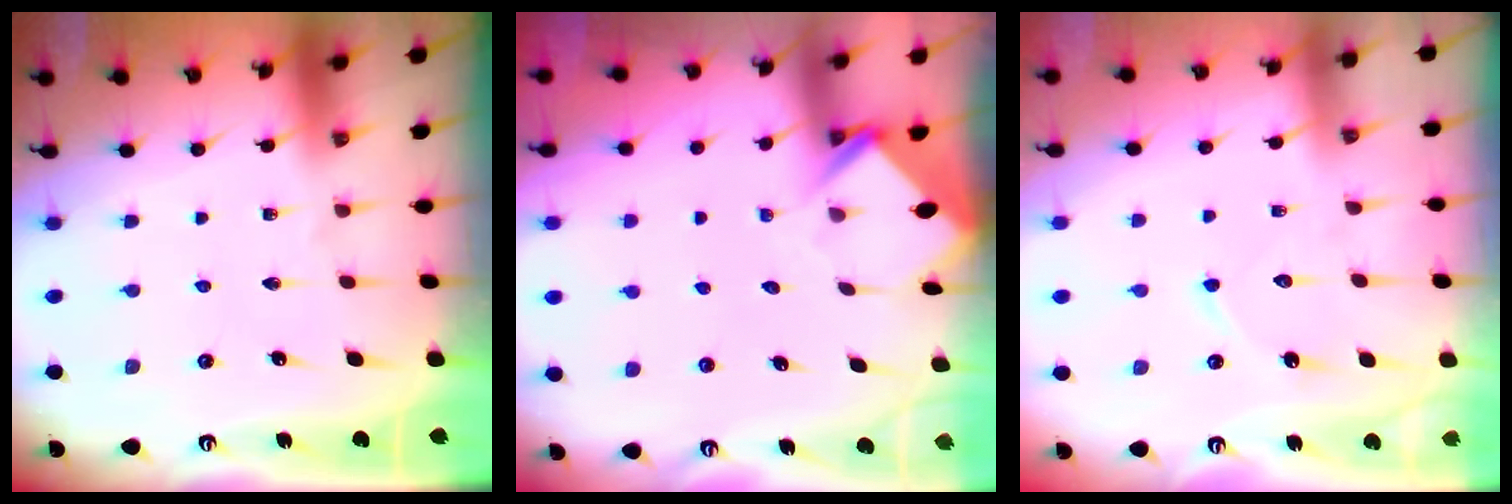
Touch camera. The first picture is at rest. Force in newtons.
{"total": 4.0, "press": 4.0, "slide": 0.2}
{"total": 6.0, "press": 6.0, "slide": 0.5}